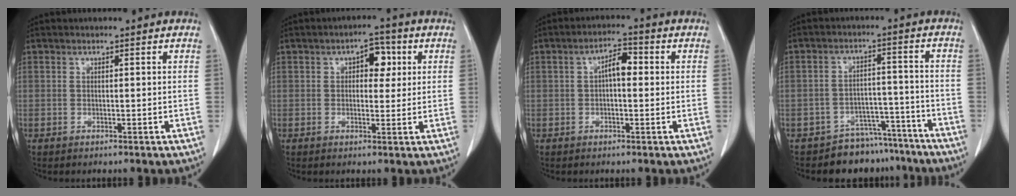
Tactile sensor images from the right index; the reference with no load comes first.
{"total": 4.5, "force": [1.4, 2.5, 3.5], "torque": [-0.046, 0.013, 0.017]}
{"total": 4.1, "force": [0.4, 1.6, 3.7], "torque": [-0.063, 0.017, 0.004]}
{"total": 8.0, "force": [-6.7, 4.4, -0.2], "torque": [0.029, 0.053, -0.097]}